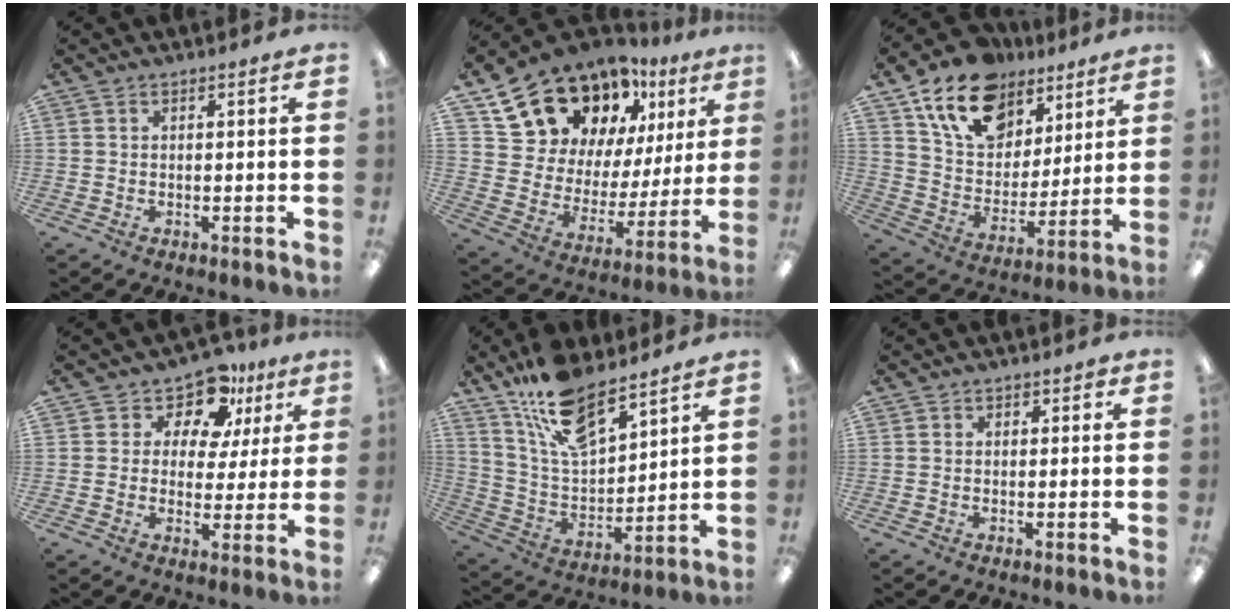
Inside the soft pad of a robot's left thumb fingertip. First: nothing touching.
{"total": 16.9, "force": [13.7, 8.6, 4.7], "torque": [-0.108, -0.101, 0.254]}
{"total": 18.1, "force": [11.5, 11.5, 7.9], "torque": [-0.151, -0.048, 0.214]}
{"total": 10.5, "force": [7.5, 6.0, 4.1], "torque": [-0.075, -0.046, 0.136]}
{"total": 15.5, "force": [11.7, 6.0, 8.1], "torque": [-0.161, -0.059, 0.212]}
{"total": 1.2, "force": [0.1, 1.1, 0.4], "torque": [0.001, 0.001, -0.001]}